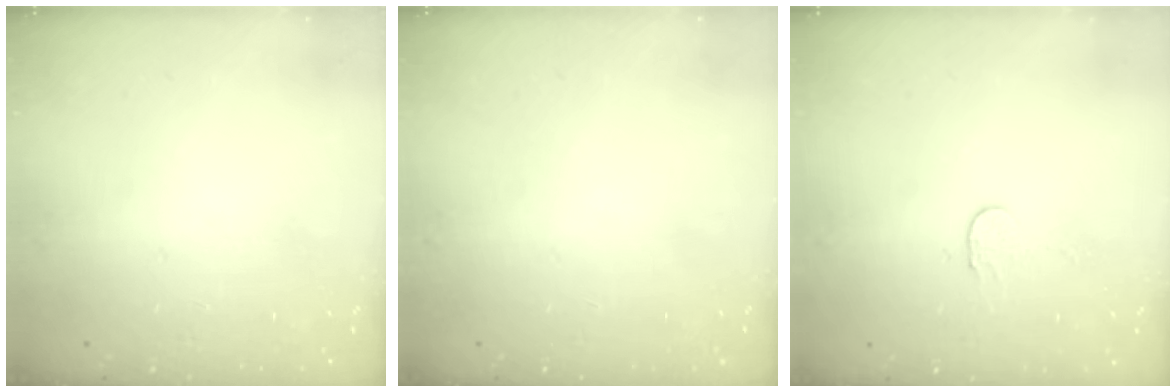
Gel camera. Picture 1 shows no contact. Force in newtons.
{"total": 0.0}
{"total": 2.7, "press": 2.7, "slide": 0.2}